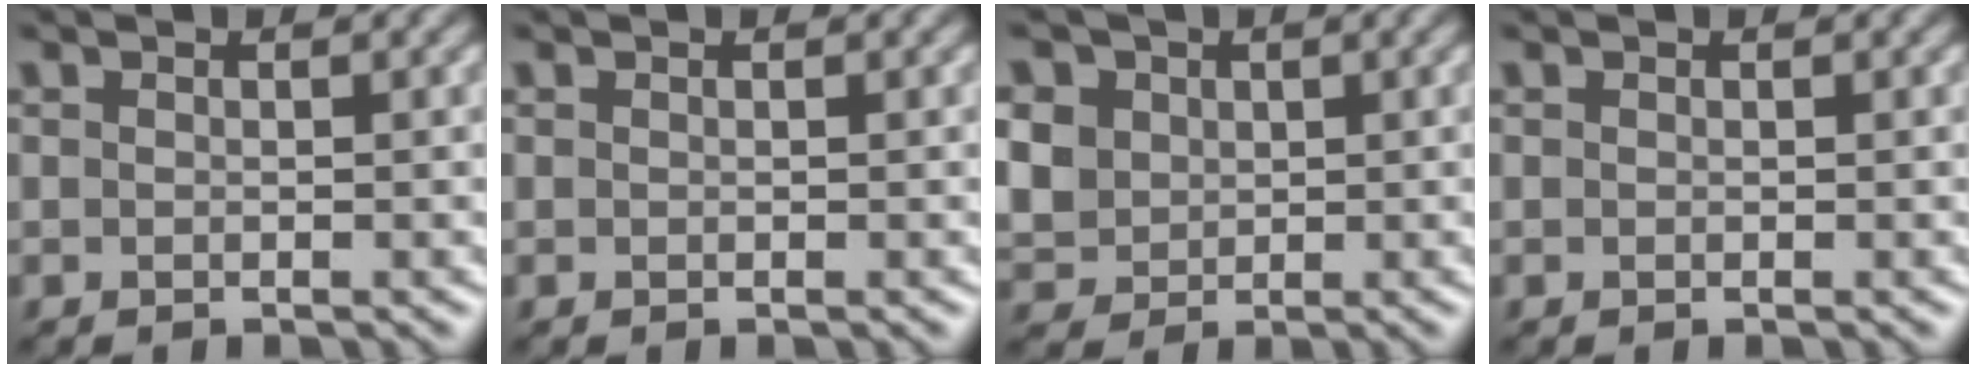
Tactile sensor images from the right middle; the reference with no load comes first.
{"total": 0.0}
{"total": 8.5, "force": [2.7, 7.0, 4.1], "torque": [-0.104, 0.026, 0.039]}
{"total": 0.0}